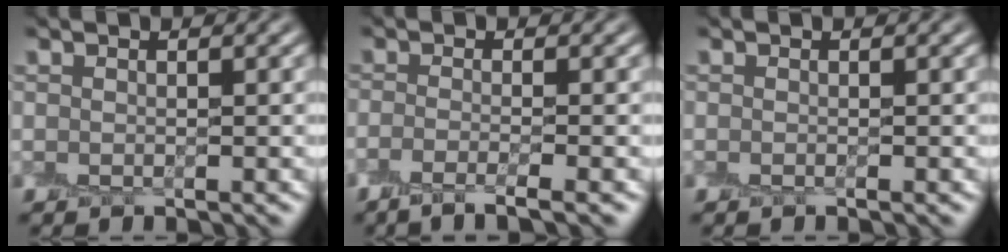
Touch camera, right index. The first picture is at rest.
{"total": 2.7, "force": [-1.8, 0.3, 1.9], "torque": [-0.030, -0.006, -0.039]}
{"total": 0.0}